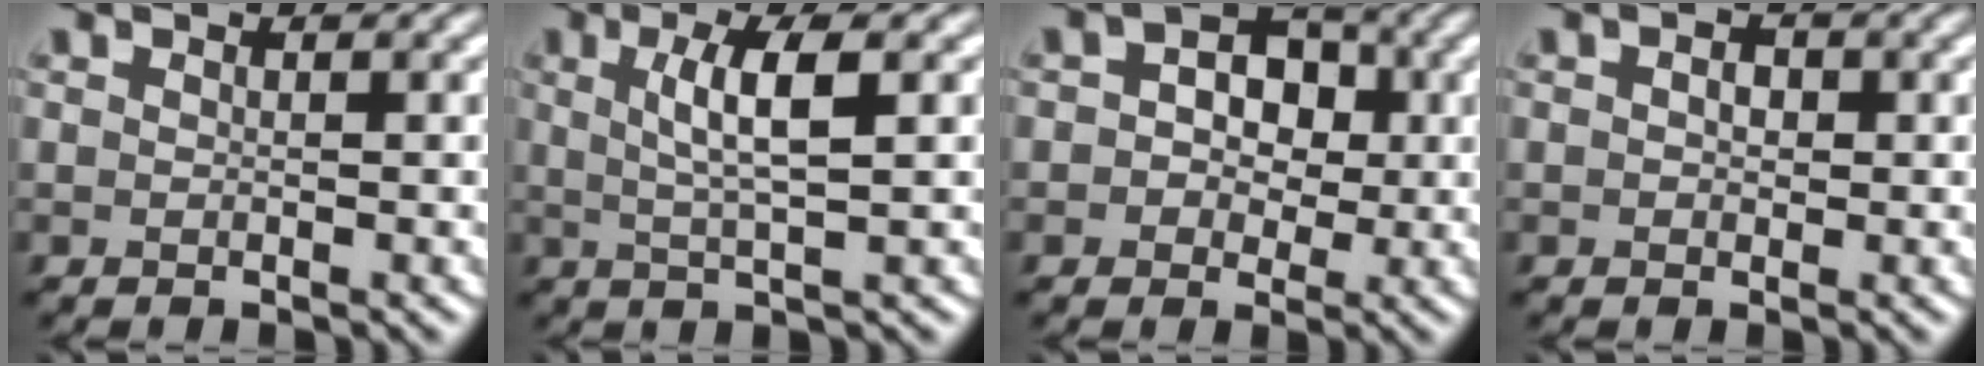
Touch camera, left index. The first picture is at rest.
{"total": 4.3, "force": [1.1, 1.0, 4.1], "torque": [-0.075, 0.001, 0.020]}
{"total": 4.7, "force": [0.4, 3.6, 2.9], "torque": [-0.030, 0.006, -0.015]}
{"total": 1.4, "force": [0.2, 1.1, 0.9], "torque": [-0.011, 0.000, -0.001]}